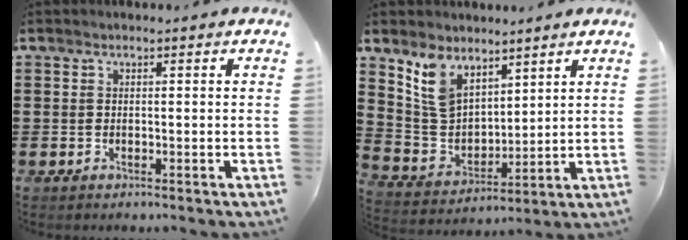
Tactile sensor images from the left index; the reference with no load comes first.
{"total": 7.7, "force": [5.8, 4.5, 2.2], "torque": [-0.075, -0.011, 0.113]}